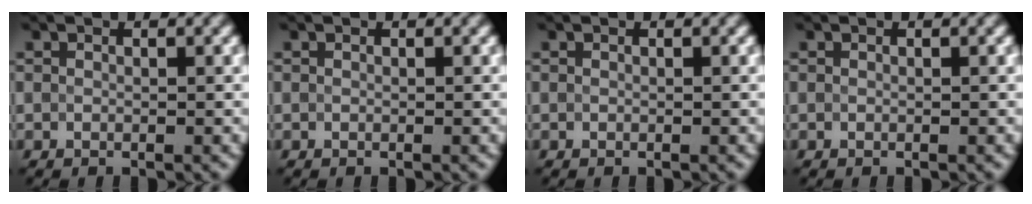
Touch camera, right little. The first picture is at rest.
{"total": 0.0}
{"total": 0.0}
{"total": 0.0}